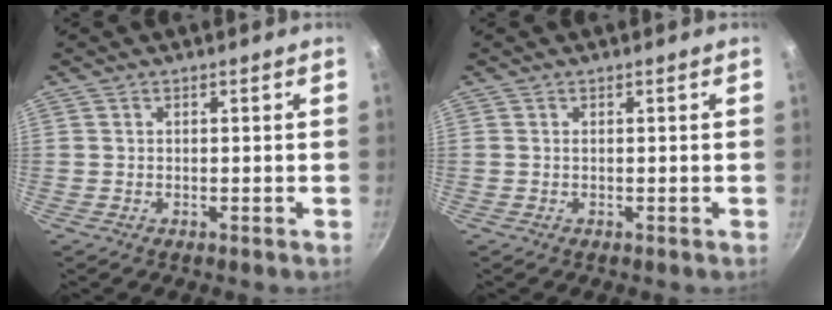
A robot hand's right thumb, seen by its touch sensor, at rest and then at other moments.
{"total": 0.0}